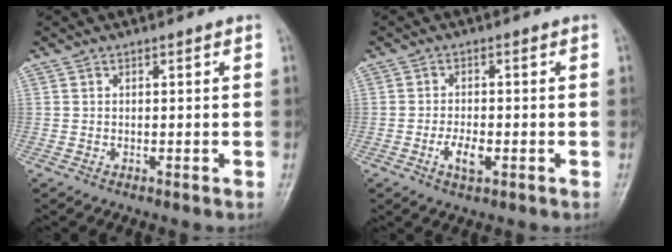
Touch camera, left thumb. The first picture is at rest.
{"total": 3.8, "force": [-1.4, 1.8, 3.1], "torque": [-0.057, 0.002, -0.024]}